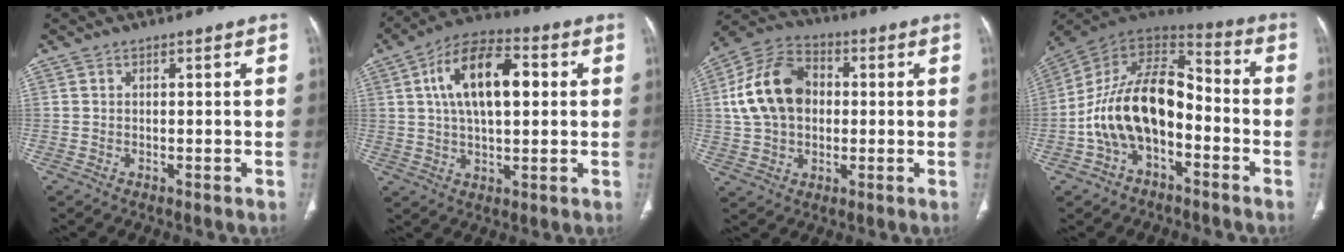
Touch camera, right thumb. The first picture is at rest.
{"total": 14.9, "force": [3.2, 7.4, 12.5], "torque": [-0.203, 0.014, 0.048]}
{"total": 14.9, "force": [1.5, 10.7, 10.2], "torque": [-0.172, 0.023, 0.019]}
{"total": 18.1, "force": [-4.5, 10.5, 14.0], "torque": [-0.236, 0.065, -0.084]}